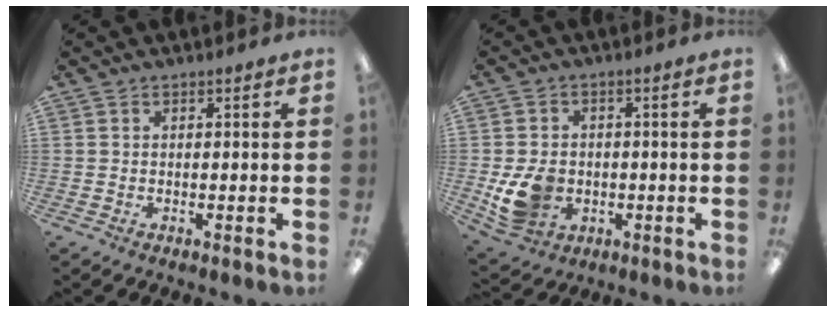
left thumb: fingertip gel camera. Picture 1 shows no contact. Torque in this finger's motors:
{"motor_torque": [0.08, 1.16, 0.39, -0.38, 0.30]}